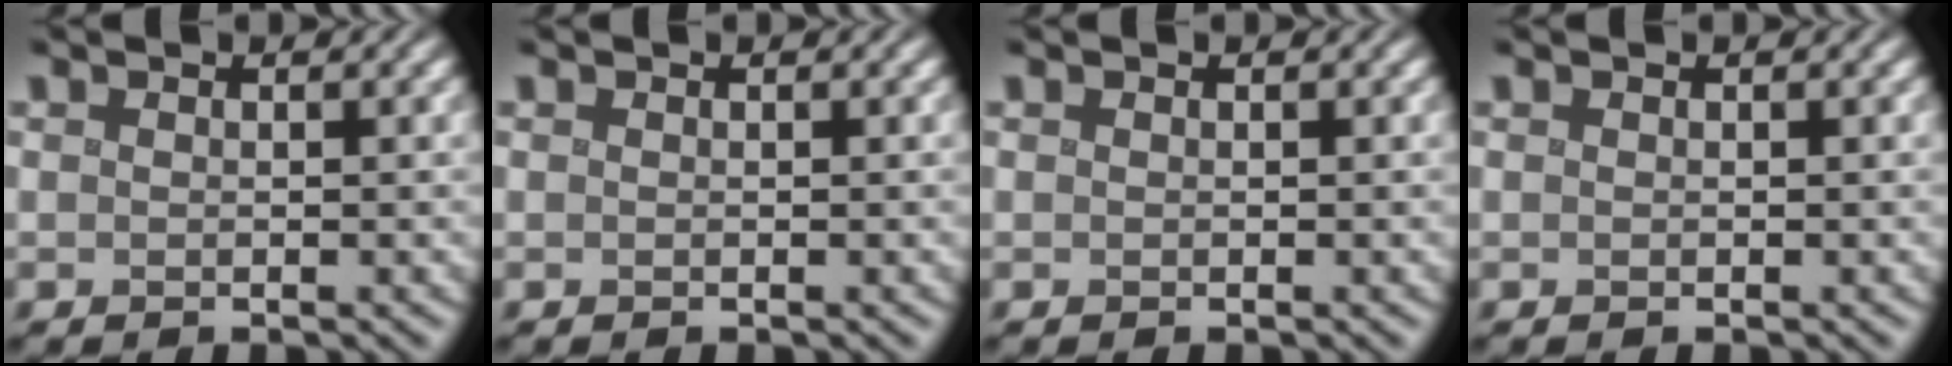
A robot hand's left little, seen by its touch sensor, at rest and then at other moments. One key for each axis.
{"total": 0.0}
{"total": 0.0}
{"total": 0.0}